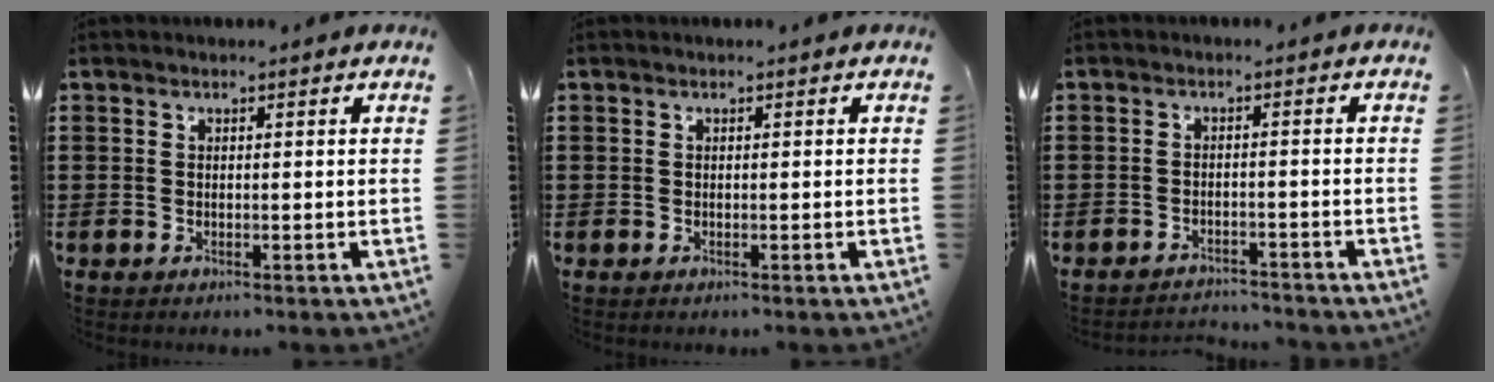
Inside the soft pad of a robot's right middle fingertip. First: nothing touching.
{"total": 0.0}
{"total": 2.4, "force": [-2.4, 0.2, -0.1], "torque": [-0.006, 0.000, -0.052]}